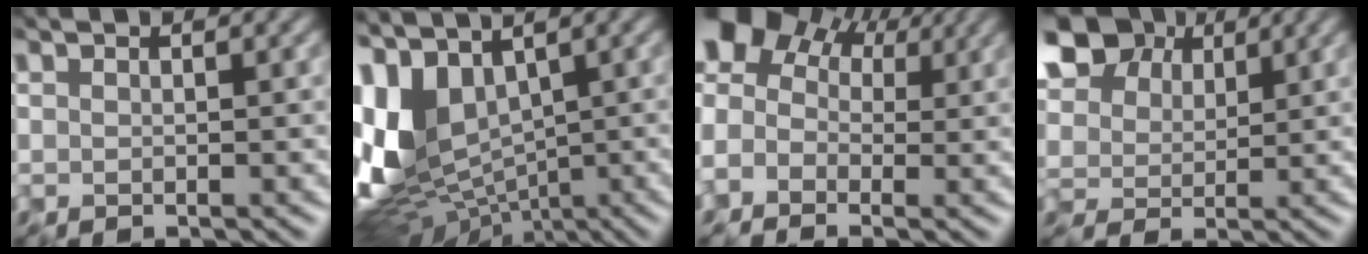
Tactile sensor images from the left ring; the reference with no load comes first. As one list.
[{"total": 10.5, "force": [0.2, 6.1, 8.5], "torque": [-0.200, -0.004, 0.010]}, {"total": 7.5, "force": [1.5, 5.4, 5.1], "torque": [-0.085, 0.032, 0.001]}, {"total": 8.9, "force": [4.3, 5.7, 5.5], "torque": [-0.134, 0.026, 0.061]}]